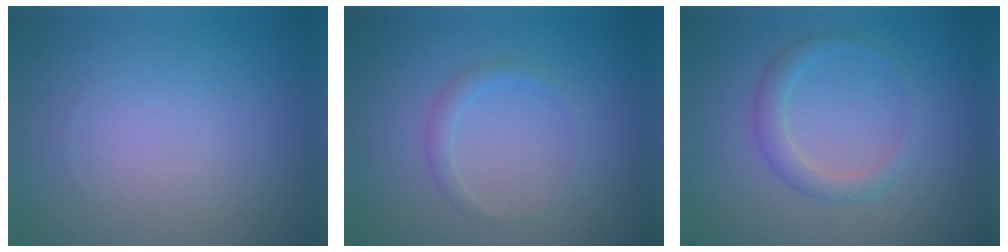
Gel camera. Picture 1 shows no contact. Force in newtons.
{"total": 1.4, "press": 1.4, "slide": 0.1}
{"total": 2.1, "press": 2.1, "slide": 0.1}